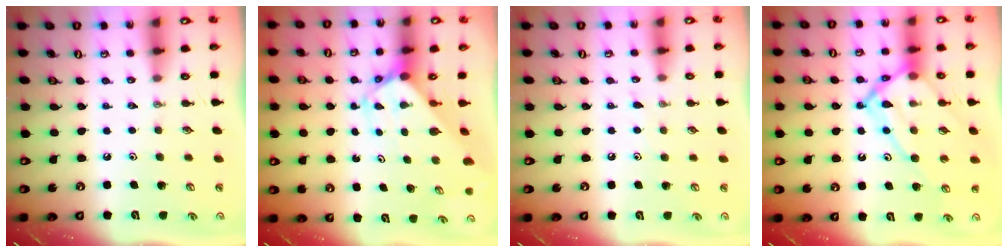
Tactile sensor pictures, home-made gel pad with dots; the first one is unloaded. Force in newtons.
{"total": 2.8, "press": 2.8, "slide": 0.3}
{"total": 3.2, "press": 3.2, "slide": 0.4}
{"total": 15.8, "press": 15.8, "slide": 1.4}